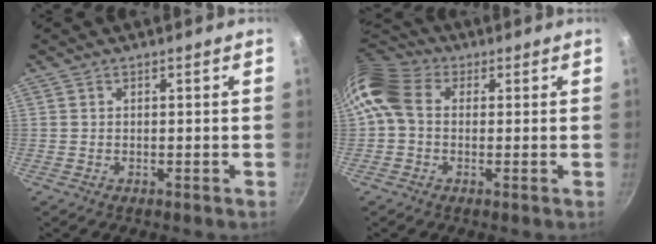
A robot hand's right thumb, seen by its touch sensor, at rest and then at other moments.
{"total": 8.6, "force": [0.6, 6.7, 5.4], "torque": [-0.098, 0.020, -0.010]}